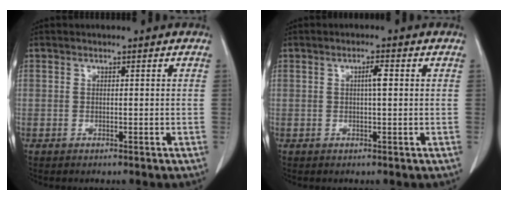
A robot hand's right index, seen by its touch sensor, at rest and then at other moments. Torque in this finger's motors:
{"motor_torque": [0.33, 0.01, 0.06, 0.02]}